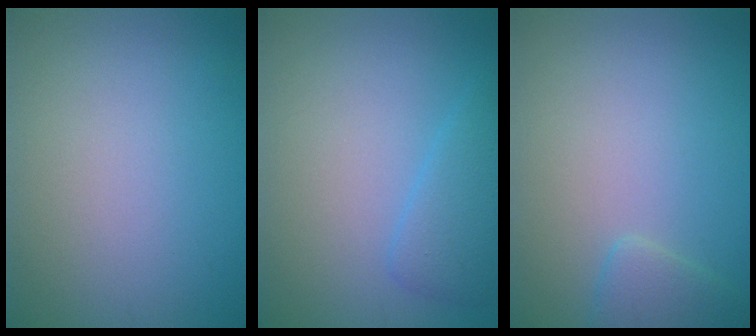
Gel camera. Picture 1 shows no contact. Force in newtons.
{"total": 2.4, "press": 2.4, "slide": 0.2}
{"total": 1.8, "press": 1.8, "slide": 0.2}